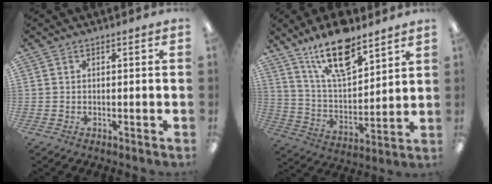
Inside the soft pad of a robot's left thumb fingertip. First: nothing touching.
{"total": 17.7, "force": [12.2, 6.7, 10.9], "torque": [-0.188, -0.061, 0.208]}